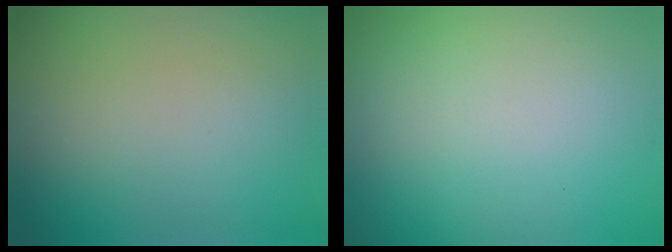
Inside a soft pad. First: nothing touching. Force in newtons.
{"total": 0.0}